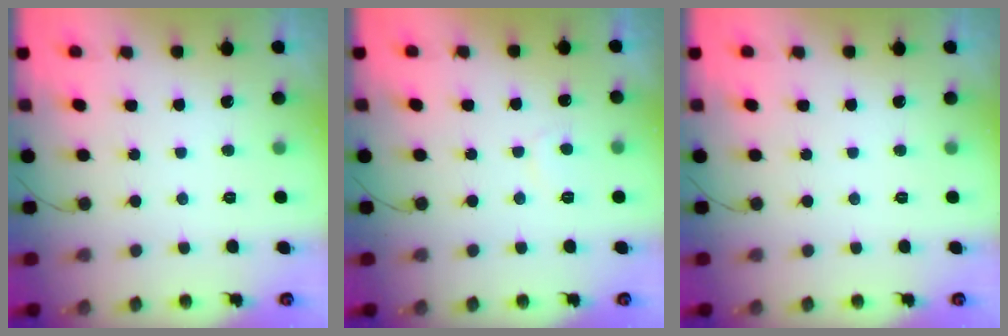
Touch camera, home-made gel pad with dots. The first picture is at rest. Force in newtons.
{"total": 2.0, "press": 1.9, "slide": 0.6}
{"total": 0.0}